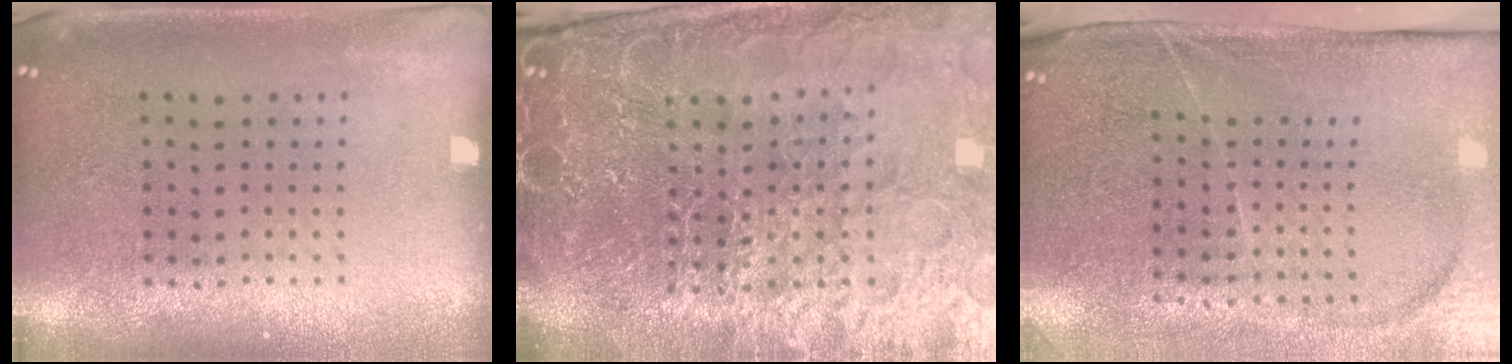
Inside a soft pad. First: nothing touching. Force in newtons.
{"total": 6.1, "press": 5.4, "slide": 2.8}
{"total": 4.2, "press": 3.4, "slide": 2.4}